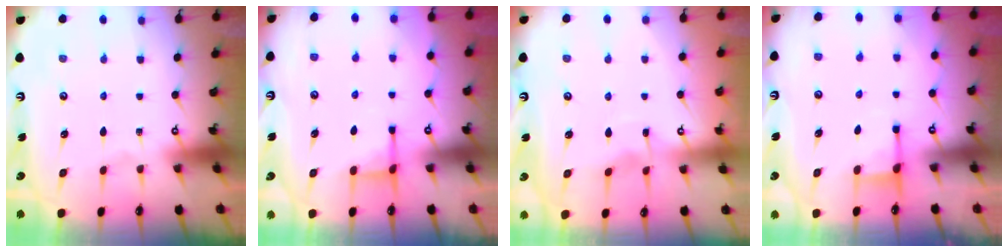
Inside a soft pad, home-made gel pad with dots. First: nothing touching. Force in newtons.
{"total": 2.6, "press": 2.5, "slide": 0.8}
{"total": 3.3, "press": 3.2, "slide": 0.4}
{"total": 2.7, "press": 2.6, "slide": 0.7}